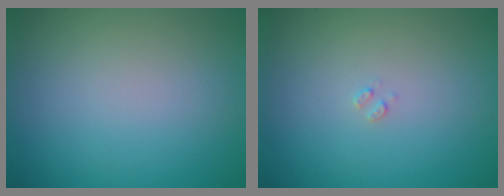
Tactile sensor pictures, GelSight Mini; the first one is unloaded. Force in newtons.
{"total": 0.6, "press": 0.6, "slide": 0.2}